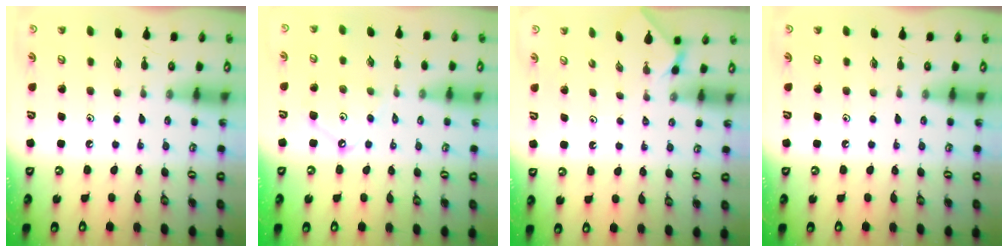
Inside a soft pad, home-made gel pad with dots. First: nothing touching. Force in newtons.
{"total": 4.6, "press": 4.5, "slide": 0.6}
{"total": 0.7, "press": 0.6, "slide": 0.3}
{"total": 0.0}